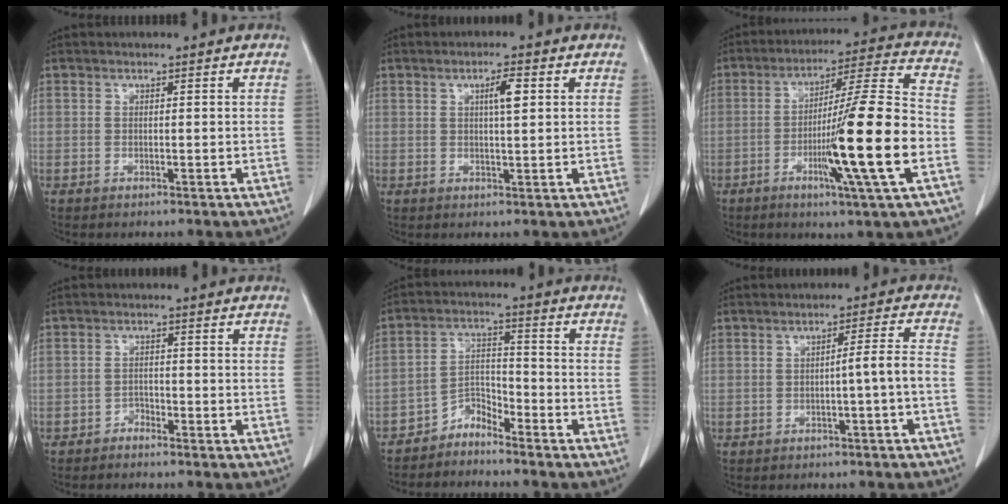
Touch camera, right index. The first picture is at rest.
{"total": 3.4, "force": [1.1, 0.5, 3.2], "torque": [-0.050, 0.002, 0.017]}
{"total": 17.0, "force": [-4.7, -0.9, 16.3], "torque": [-0.268, -0.007, -0.082]}
{"total": 1.4, "force": [-1.3, 0.6, 0.2], "torque": [0.001, 0.005, -0.024]}
{"total": 4.0, "force": [-3.8, 1.1, 0.5], "torque": [0.001, 0.011, -0.073]}
{"total": 3.7, "force": [-1.2, -0.6, 3.4], "torque": [-0.047, 0.010, -0.018]}